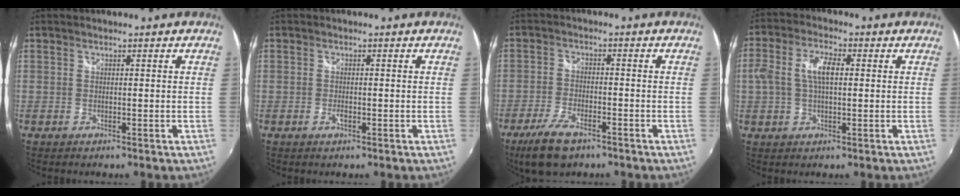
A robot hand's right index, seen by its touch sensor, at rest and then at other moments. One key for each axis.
{"total": 1.2, "fx": -0.5, "fy": 0.6, "fz": 0.9, "tx": -0.018, "ty": -0.002, "tz": -0.010}
{"total": 9.0, "fx": -6.0, "fy": 3.7, "fz": 5.6, "tx": -0.139, "ty": -0.018, "tz": -0.113}
{"total": 7.2, "fx": 0.5, "fy": 3.3, "fz": 6.3, "tx": -0.125, "ty": 0.012, "tz": 0.010}